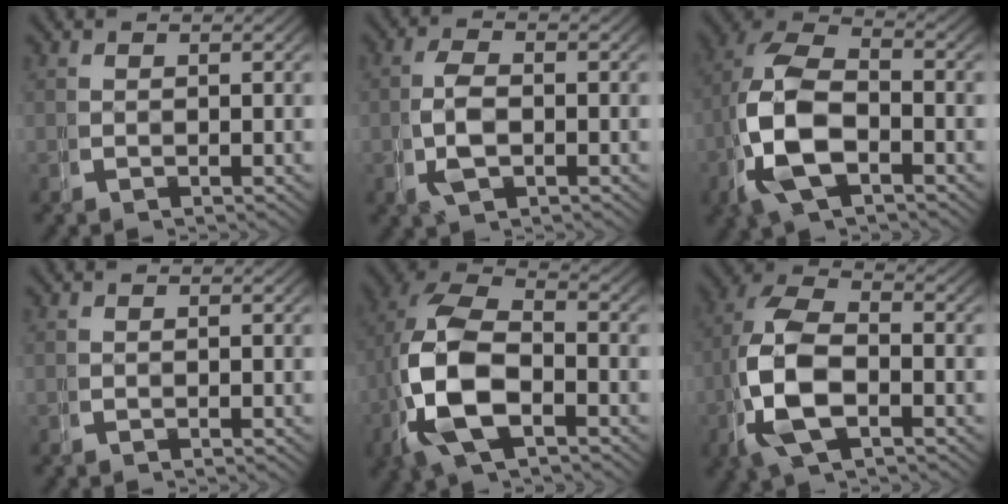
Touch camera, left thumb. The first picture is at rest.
{"total": 3.0, "force": [-0.5, 1.8, 2.3], "torque": [-0.056, -0.007, -0.004]}
{"total": 11.8, "force": [-1.2, 8.2, 8.4], "torque": [-0.200, -0.036, -0.011]}
{"total": 0.0}
{"total": 13.3, "force": [-1.1, 9.2, 9.6], "torque": [-0.231, -0.043, -0.006]}
{"total": 10.8, "force": [-1.3, 7.2, 8.0], "torque": [-0.194, -0.038, -0.009]}